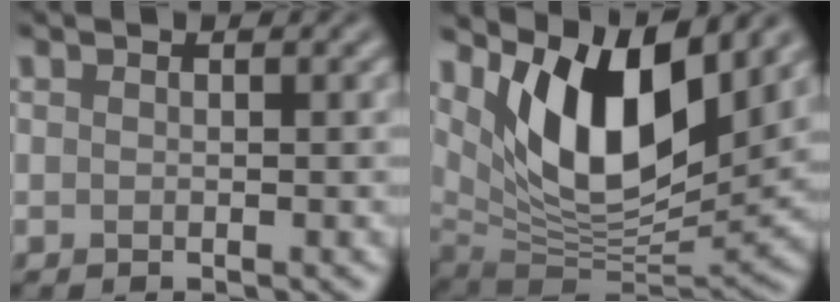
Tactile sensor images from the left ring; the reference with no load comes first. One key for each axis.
{"total": 11.3, "fx": 5.2, "fy": 4.7, "fz": 8.9, "tx": -0.142, "ty": -0.019, "tz": 0.102}